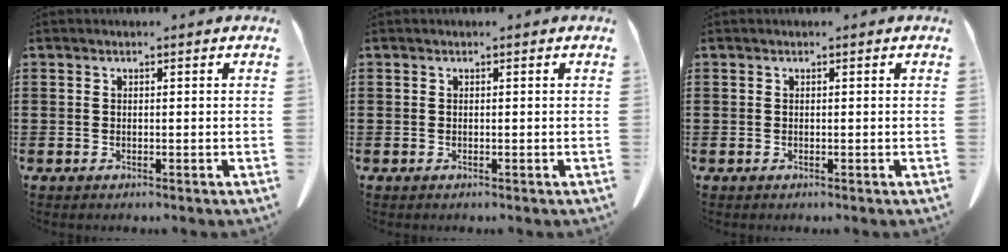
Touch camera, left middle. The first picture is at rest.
{"total": 0.0}
{"total": 0.0}